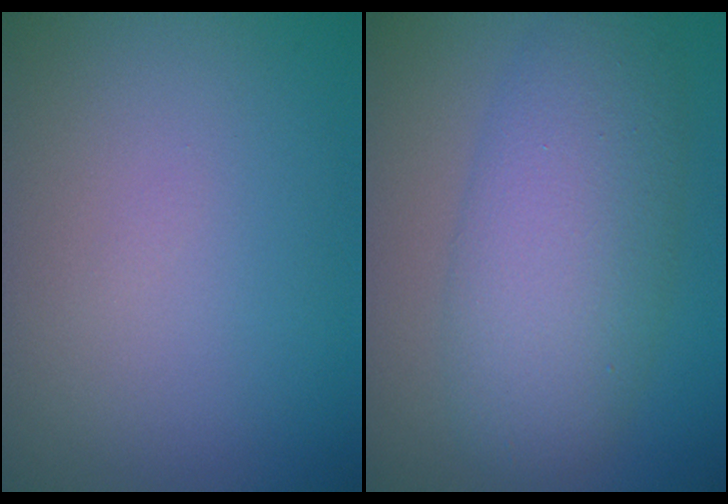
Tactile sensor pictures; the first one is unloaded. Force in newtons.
{"total": 7.1, "press": 7.1, "slide": 0.0}